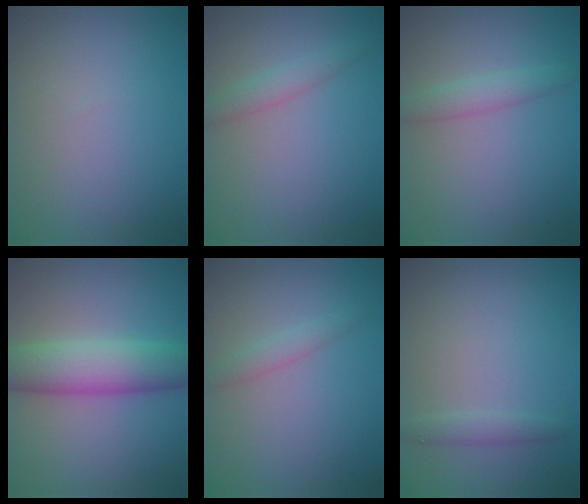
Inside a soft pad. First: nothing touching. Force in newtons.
{"total": 1.6, "press": 1.6, "slide": 0.1}
{"total": 2.2, "press": 2.2, "slide": 0.1}
{"total": 6.5, "press": 6.5, "slide": 0.2}
{"total": 1.4, "press": 1.4, "slide": 0.1}
{"total": 1.2, "press": 1.2, "slide": 0.0}